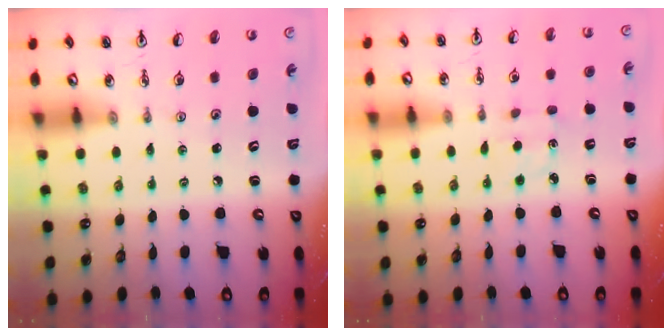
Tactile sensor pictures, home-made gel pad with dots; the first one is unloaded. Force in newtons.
{"total": 1.9, "press": 1.9, "slide": 0.4}